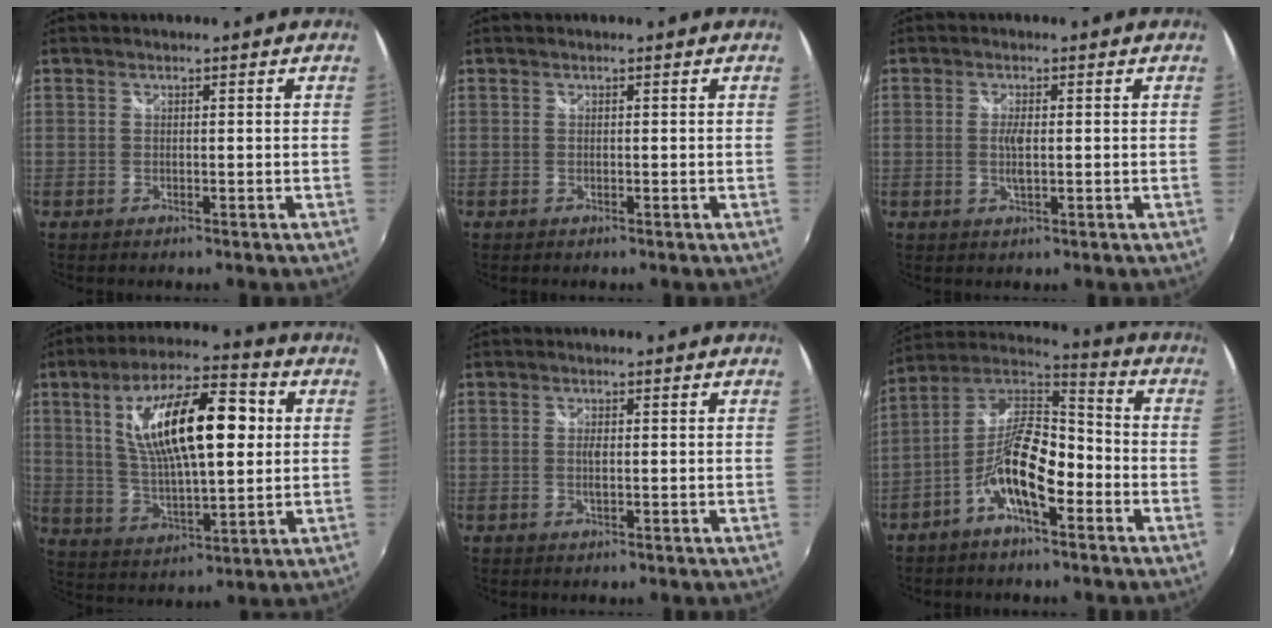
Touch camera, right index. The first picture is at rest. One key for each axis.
{"total": 0.0}
{"total": 2.7, "fx": -0.1, "fy": 0.8, "fz": 2.5, "tx": -0.047, "ty": -0.004, "tz": -0.002}
{"total": 19.0, "fx": 4.4, "fy": 6.6, "fz": 17.3, "tx": -0.305, "ty": 0.020, "tz": 0.083}
{"total": 1.4, "fx": -0.1, "fy": 0.3, "fz": 1.4, "tx": -0.027, "ty": -0.002, "tz": -0.003}
{"total": 13.1, "fx": -5.4, "fy": 4.8, "fz": 10.9, "tx": -0.217, "ty": 0.010, "tz": -0.105}